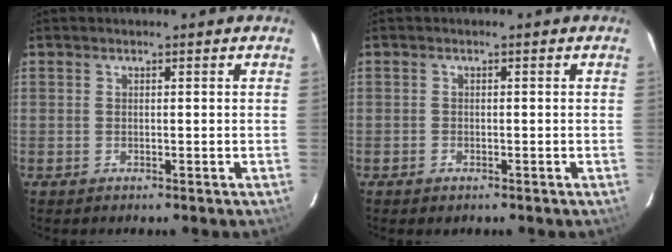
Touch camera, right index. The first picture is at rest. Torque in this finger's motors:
{"motor_torque": [0.22, -0.32, -0.15, -0.04]}